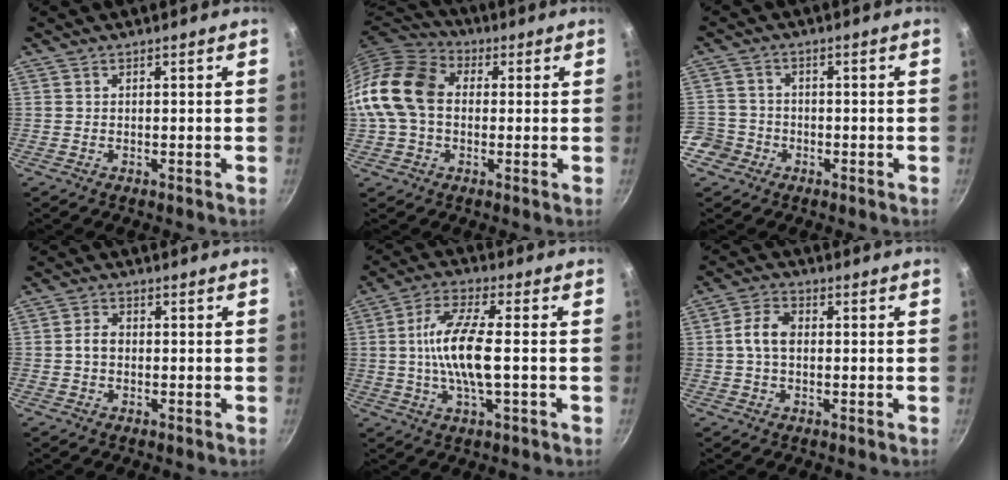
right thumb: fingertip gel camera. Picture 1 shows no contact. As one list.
[{"total": 15.7, "force": [0.6, 11.6, 10.5], "torque": [-0.184, 0.033, -0.006]}, {"total": 6.6, "force": [-3.2, 5.6, 1.5], "torque": [-0.013, 0.039, -0.061]}, {"total": 2.9, "force": [-0.4, 2.2, 1.8], "torque": [-0.024, 0.013, -0.009]}, {"total": 11.5, "force": [-0.6, 3.4, 11.0], "torque": [-0.219, 0.016, -0.020]}, {"total": 5.7, "force": [0.1, 3.9, 4.1], "torque": [-0.074, 0.017, -0.007]}]